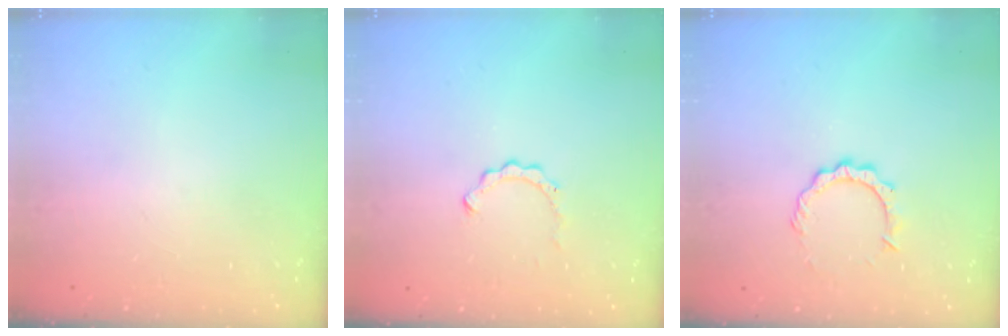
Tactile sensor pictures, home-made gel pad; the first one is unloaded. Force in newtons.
{"total": 2.6, "press": 2.6, "slide": 0.3}
{"total": 5.5, "press": 5.5, "slide": 0.3}